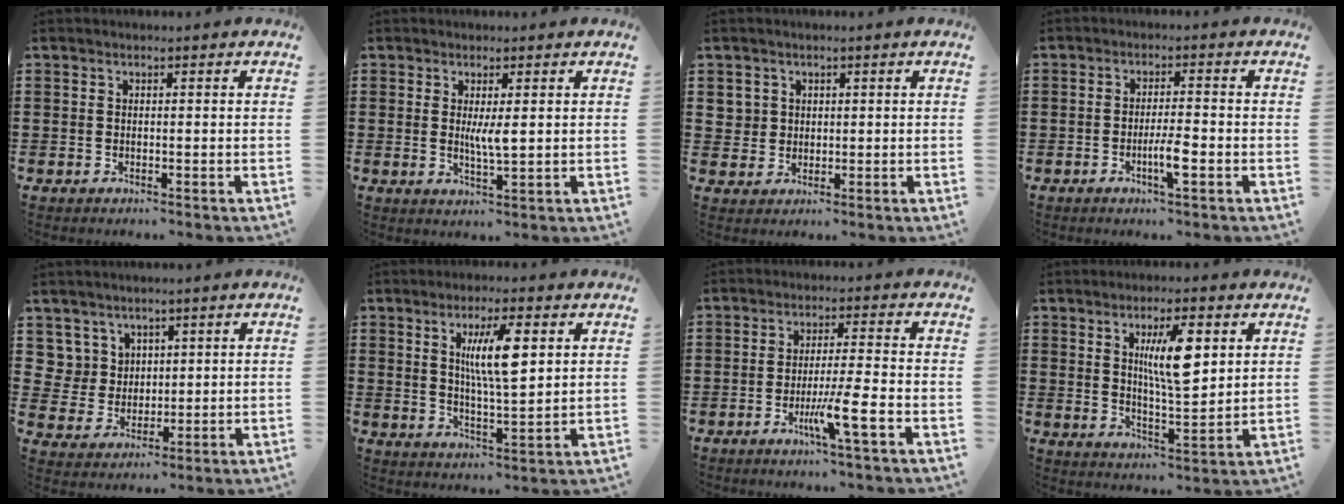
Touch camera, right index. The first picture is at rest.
{"total": 3.2, "force": [0.5, 0.5, 3.1], "torque": [-0.063, -0.002, 0.006]}
{"total": 2.7, "force": [0.9, 2.5, 0.4], "torque": [-0.021, 0.009, 0.017]}
{"total": 4.3, "force": [-1.7, 0.5, 4.0], "torque": [-0.075, -0.004, -0.032]}
{"total": 5.1, "force": [2.7, 4.3, 0.4], "torque": [-0.034, 0.008, 0.053]}
{"total": 8.3, "force": [2.7, 1.9, 7.6], "torque": [-0.137, 0.000, 0.039]}
{"total": 6.9, "force": [-3.1, -0.1, 6.1], "torque": [-0.105, -0.012, -0.053]}
{"total": 8.5, "force": [3.1, 2.3, 7.6], "torque": [-0.130, -0.001, 0.045]}